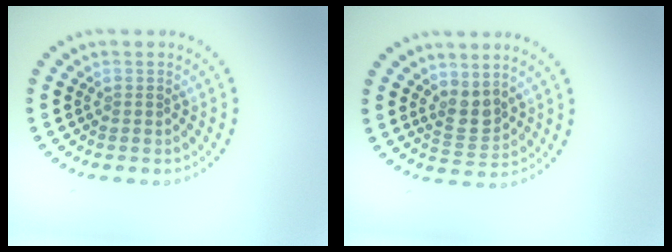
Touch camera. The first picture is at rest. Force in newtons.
{"total": 2.2, "press": 1.8, "slide": 1.3}